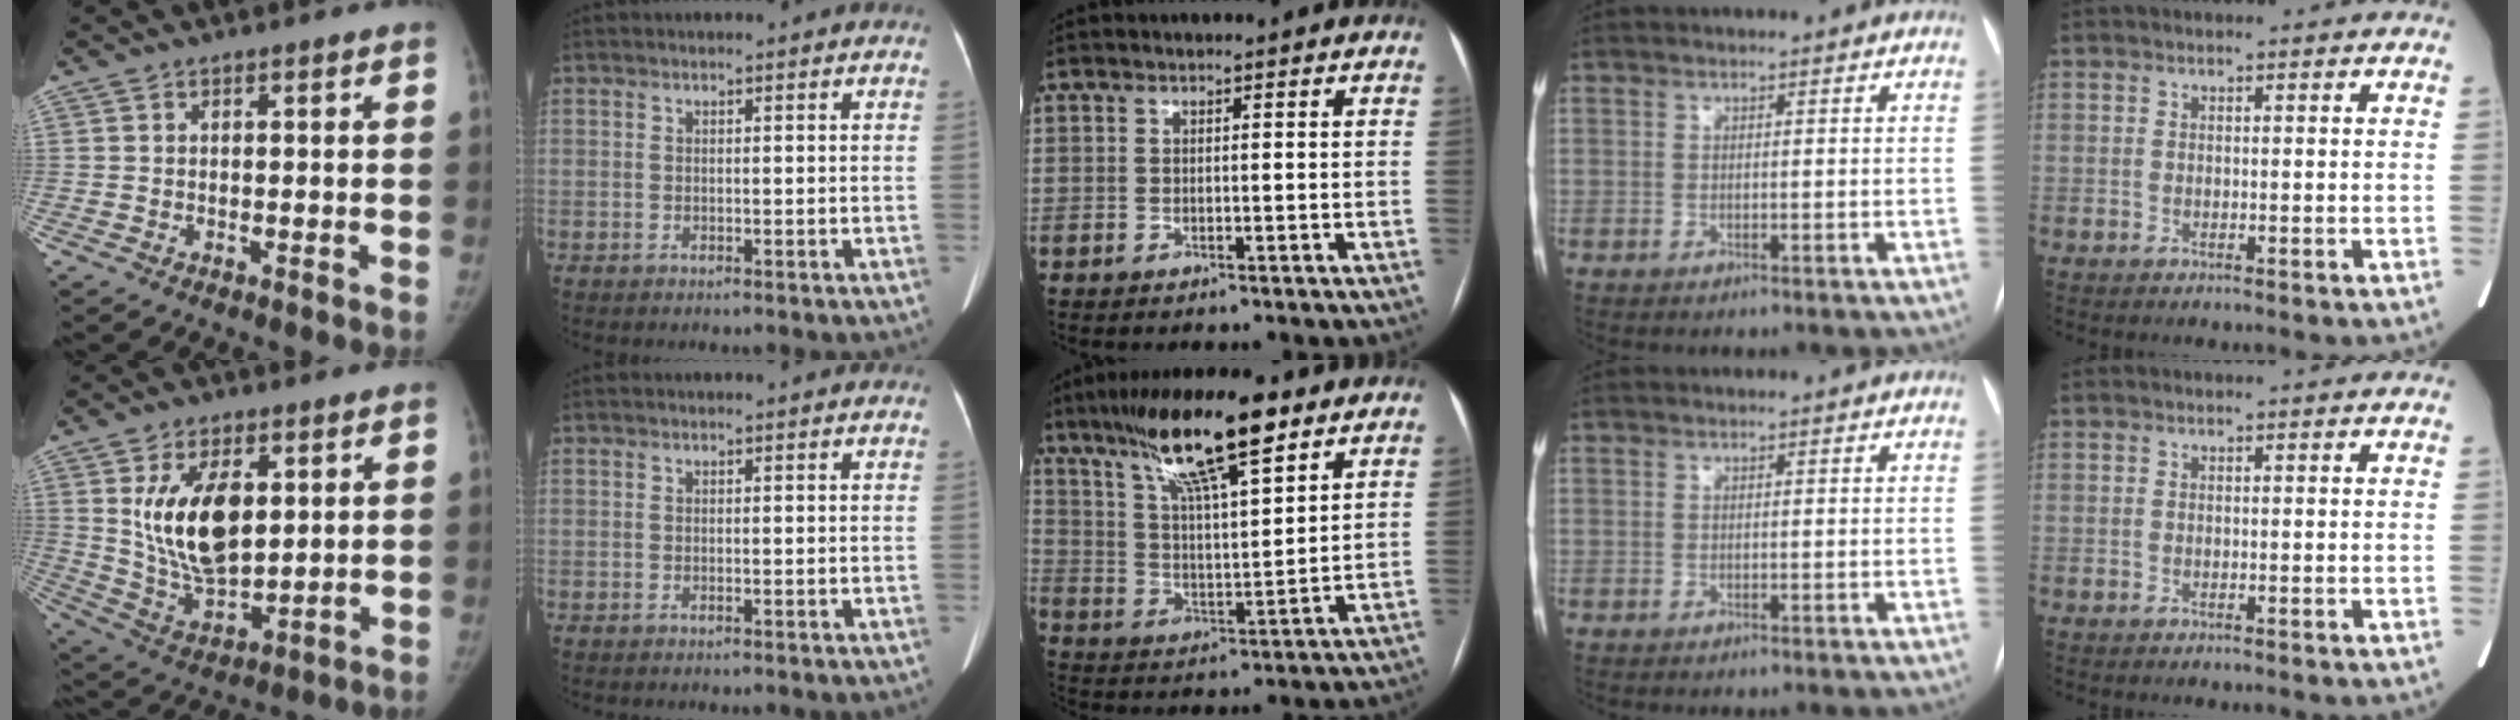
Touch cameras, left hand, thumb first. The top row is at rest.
{"thumb": {"total": 15.9, "force": [4.0, 8.9, 12.6], "torque": [-0.200, -0.024, 0.088]}, "middle": {"total": 16.5, "force": [10.7, 2.4, 12.2], "torque": [-0.218, 0.019, 0.187]}}